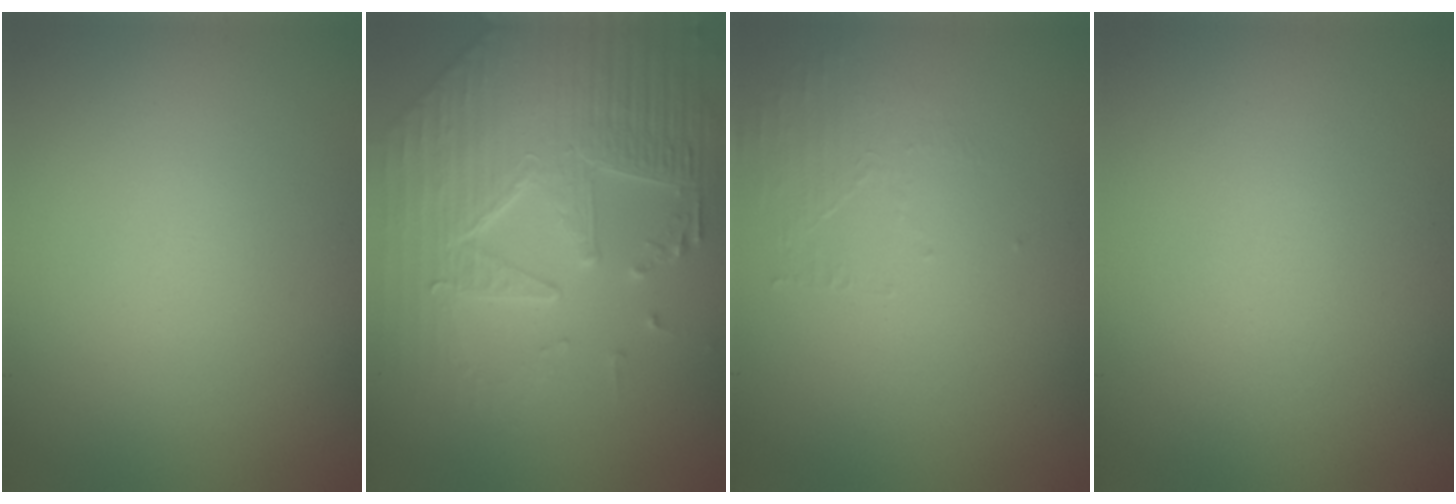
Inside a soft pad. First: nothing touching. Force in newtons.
{"total": 8.1, "press": 6.0, "slide": 5.5}
{"total": 1.4, "press": 0.4, "slide": 1.4}
{"total": 0.0}